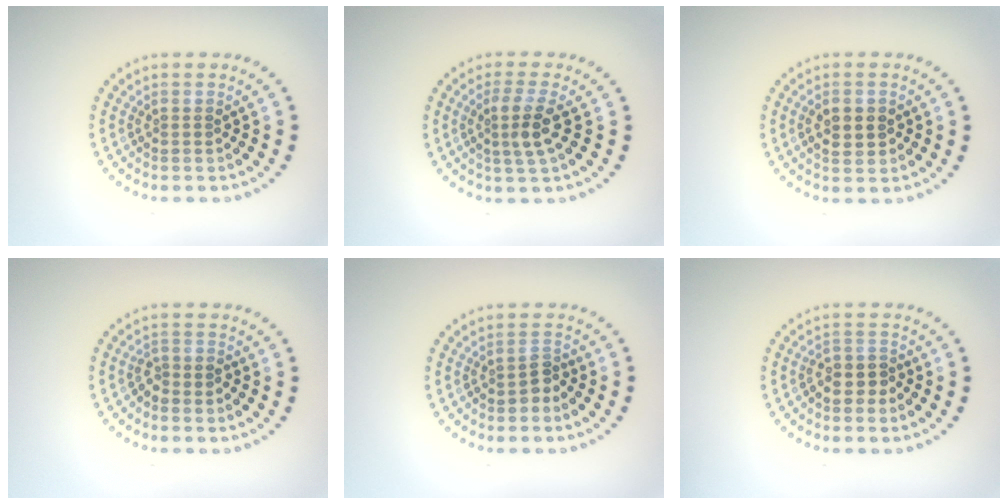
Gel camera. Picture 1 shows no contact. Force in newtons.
{"total": 2.7, "press": 2.4, "slide": 1.3}
{"total": 2.8, "press": 2.8, "slide": 0.2}
{"total": 1.4, "press": 1.1, "slide": 0.9}
{"total": 1.4, "press": 1.2, "slide": 0.7}
{"total": 1.7, "press": 1.5, "slide": 0.8}